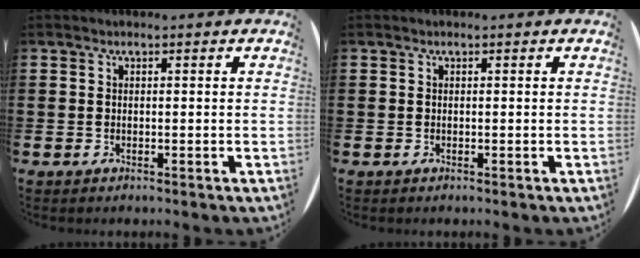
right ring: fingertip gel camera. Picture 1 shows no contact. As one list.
[{"total": 0.0}]